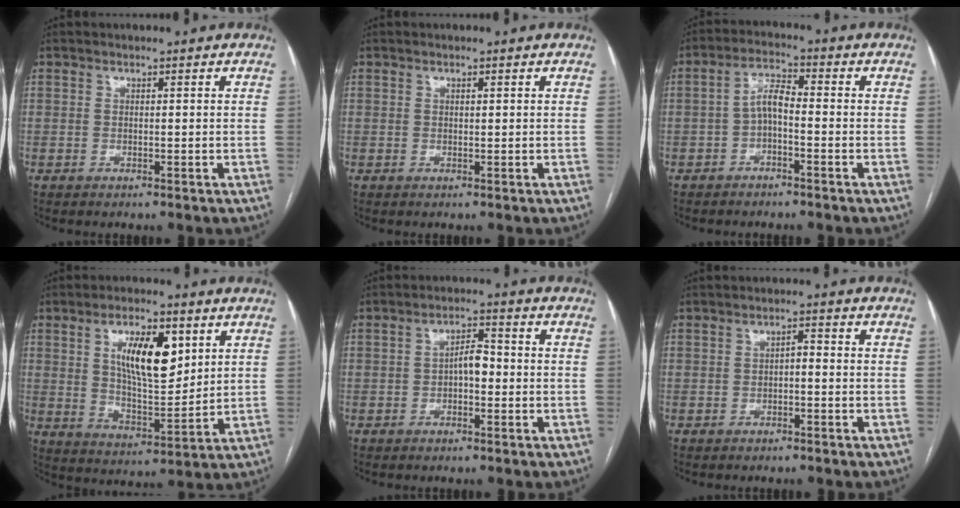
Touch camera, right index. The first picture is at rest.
{"total": 0.5, "force": [0.2, 0.2, 0.4], "torque": [-0.010, -0.001, 0.004]}
{"total": 4.3, "force": [-1.1, 1.3, 4.0], "torque": [-0.077, 0.016, -0.022]}
{"total": 11.7, "force": [4.3, 4.1, 10.1], "torque": [-0.176, 0.003, 0.080]}
{"total": 3.7, "force": [-0.6, 1.5, 3.3], "torque": [-0.051, 0.015, -0.012]}
{"total": 1.6, "force": [-0.5, 0.6, 1.4], "torque": [-0.021, 0.009, -0.008]}